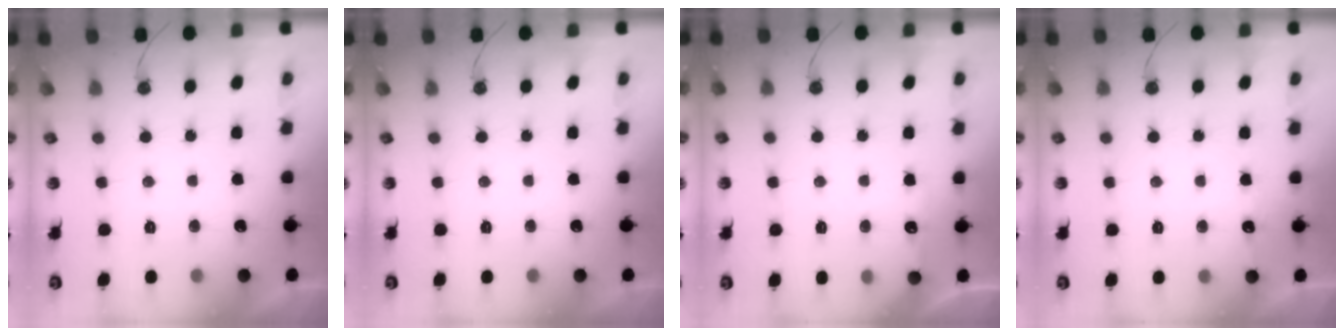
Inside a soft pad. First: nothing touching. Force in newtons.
{"total": 0.0}
{"total": 5.4, "press": 5.4, "slide": 0.6}
{"total": 3.9, "press": 3.8, "slide": 0.5}